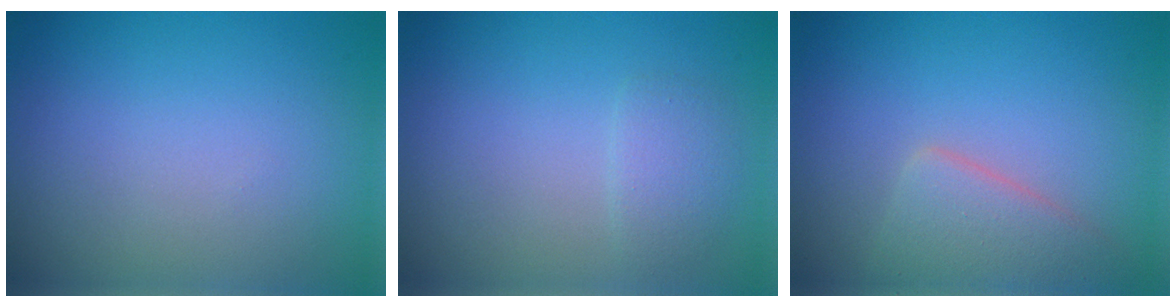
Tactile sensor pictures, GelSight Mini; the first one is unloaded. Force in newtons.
{"total": 1.5, "press": 1.5, "slide": 0.0}
{"total": 3.8, "press": 3.8, "slide": 0.2}